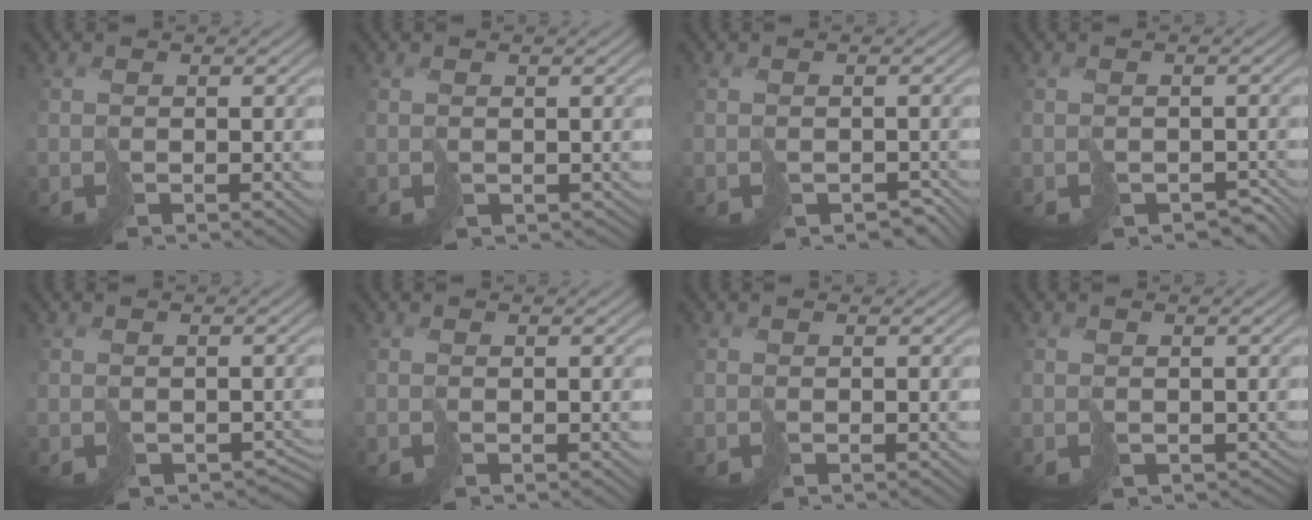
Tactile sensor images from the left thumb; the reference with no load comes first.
{"total": 1.0, "force": [-0.1, 0.9, 0.3], "torque": [-0.009, -0.007, 0.005]}
{"total": 2.2, "force": [-1.5, 1.3, 0.9], "torque": [-0.012, -0.009, -0.016]}
{"total": 3.1, "force": [-2.2, 1.6, 1.3], "torque": [-0.017, -0.007, -0.024]}
{"total": 3.1, "force": [-1.7, 1.9, 1.7], "torque": [-0.023, -0.015, -0.013]}
{"total": 0.0}
{"total": 0.0}
{"total": 1.6, "force": [-0.5, 1.3, 0.7], "torque": [-0.011, -0.010, 0.000]}